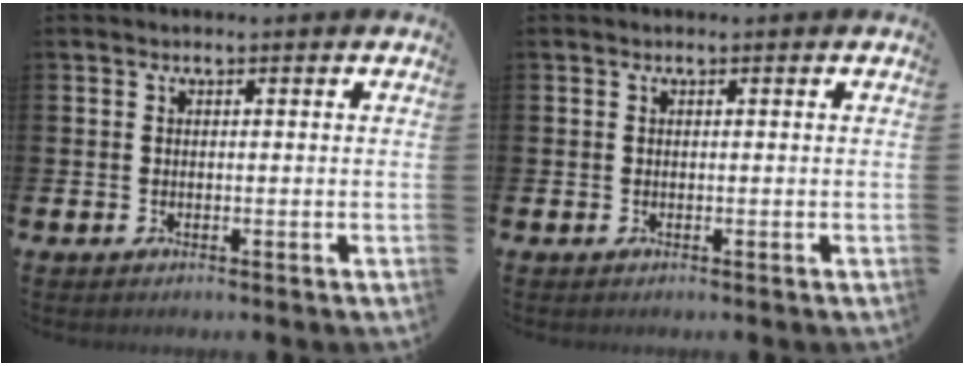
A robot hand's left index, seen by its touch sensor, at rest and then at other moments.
{"total": 0.0}